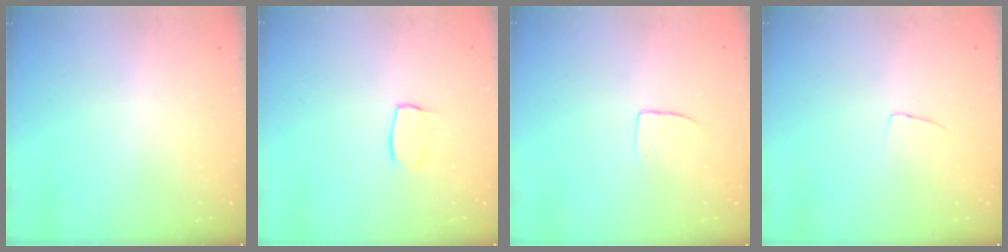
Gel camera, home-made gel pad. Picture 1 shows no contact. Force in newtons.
{"total": 5.5, "press": 5.5, "slide": 0.2}
{"total": 4.3, "press": 4.3, "slide": 0.3}
{"total": 2.9, "press": 2.9, "slide": 0.1}